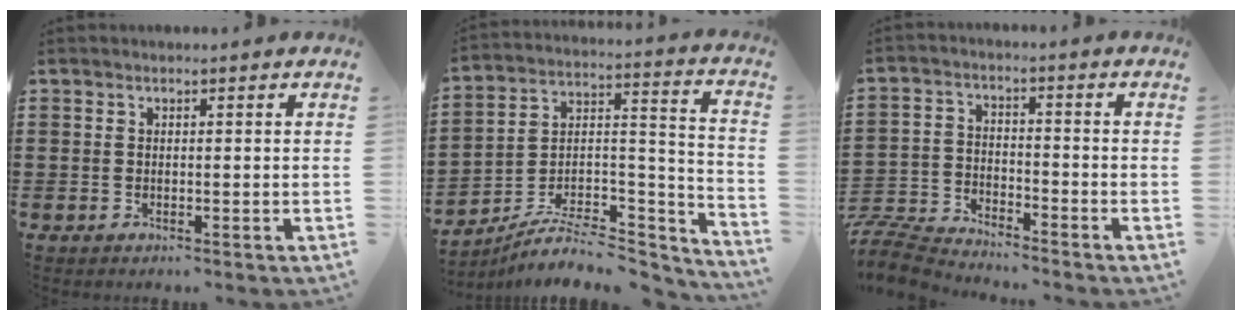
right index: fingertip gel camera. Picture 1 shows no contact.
{"total": 8.2, "force": [-6.6, 2.9, 3.9], "torque": [-0.063, 0.015, -0.126]}
{"total": 6.5, "force": [-6.4, 0.8, 0.8], "torque": [-0.034, 0.004, -0.133]}